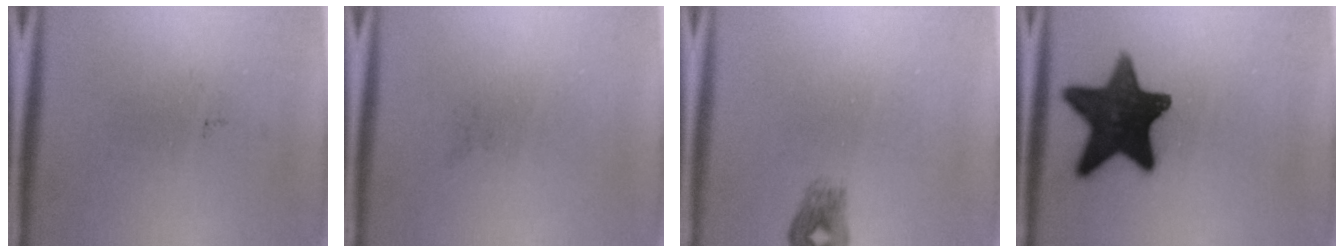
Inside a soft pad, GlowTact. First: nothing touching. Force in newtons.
{"total": 0.0}
{"total": 1.8}
{"total": 16.0}